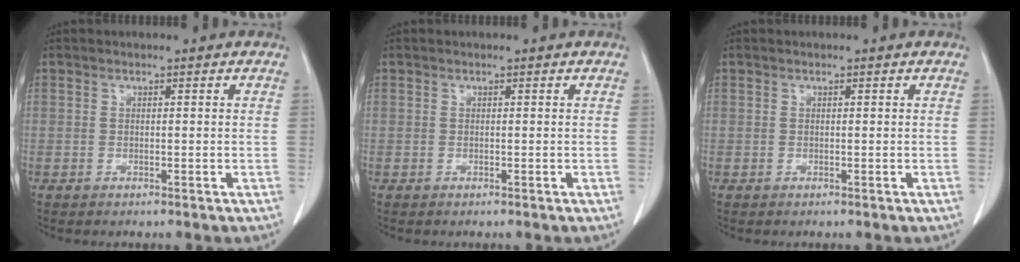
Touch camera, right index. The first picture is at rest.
{"total": 0.0}
{"total": 0.0}